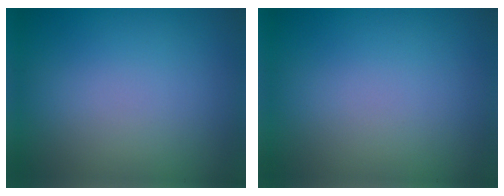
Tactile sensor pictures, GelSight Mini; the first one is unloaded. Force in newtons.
{"total": 0.0}